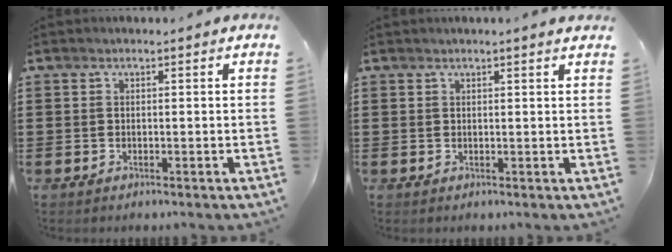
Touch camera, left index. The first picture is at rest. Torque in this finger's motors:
{"motor_torque": [0.27, -0.25, 0.08, 0.02]}